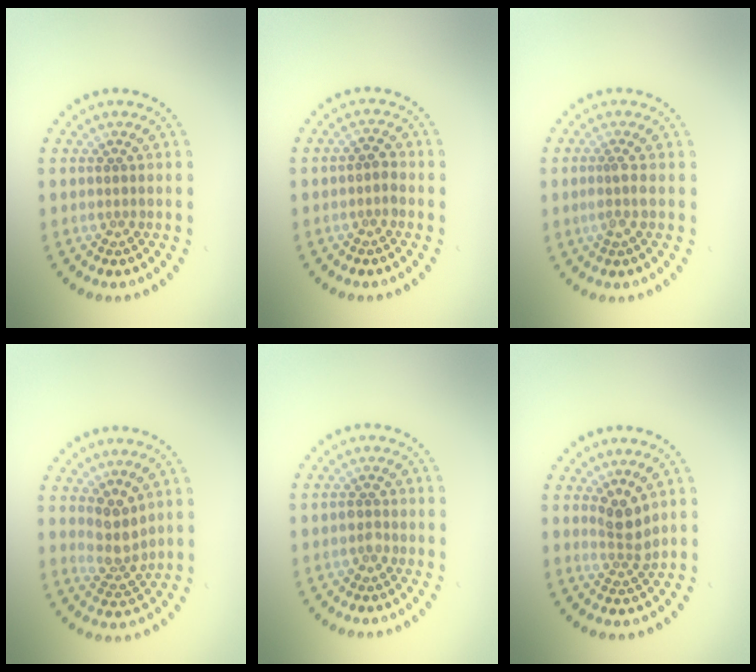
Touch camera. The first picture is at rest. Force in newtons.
{"total": 1.1, "press": 1.1, "slide": 0.4}
{"total": 1.4, "press": 1.1, "slide": 0.8}
{"total": 2.9, "press": 2.4, "slide": 1.7}
{"total": 1.0, "press": 0.9, "slide": 0.1}
{"total": 2.3, "press": 1.8, "slide": 1.5}